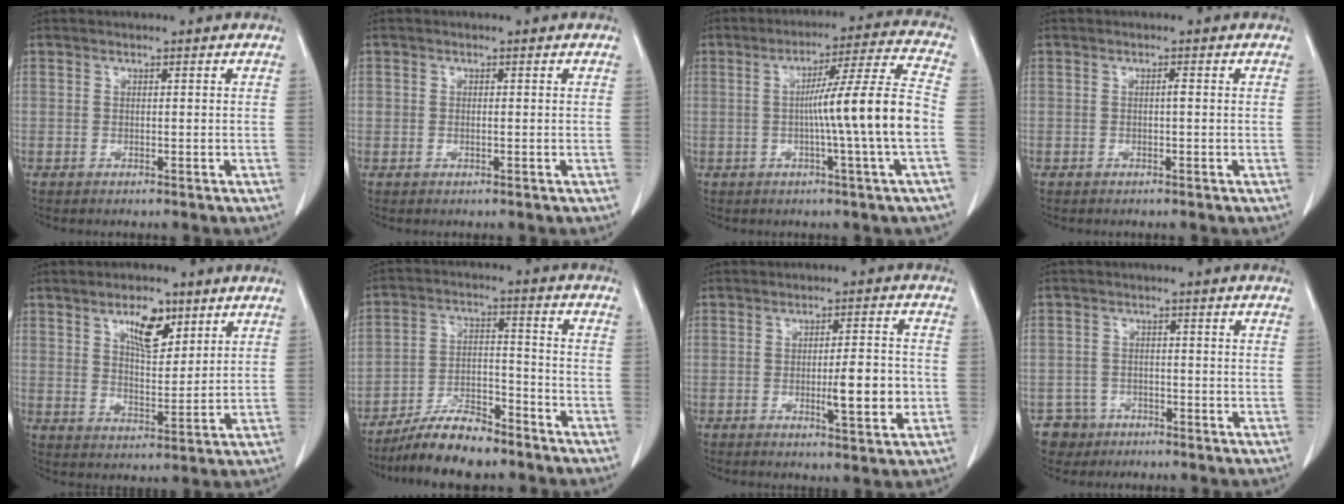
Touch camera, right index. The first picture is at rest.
{"total": 0.8, "force": [0.0, 0.6, 0.6], "torque": [-0.013, 0.005, 0.001]}
{"total": 12.7, "force": [-1.8, -2.2, 12.4], "torque": [-0.195, 0.004, -0.030]}
{"total": 0.6, "force": [-0.1, 0.0, 0.6], "torque": [-0.011, 0.001, -0.002]}
{"total": 7.5, "force": [4.2, 3.0, 5.5], "torque": [-0.095, 0.003, 0.073]}
{"total": 9.9, "force": [-8.4, 2.5, 4.6], "torque": [-0.082, 0.003, -0.152]}
{"total": 6.9, "force": [-1.5, 1.0, 6.7], "torque": [-0.099, -0.004, -0.019]}
{"total": 4.3, "force": [-2.6, 3.4, -0.6], "torque": [0.014, 0.010, -0.046]}